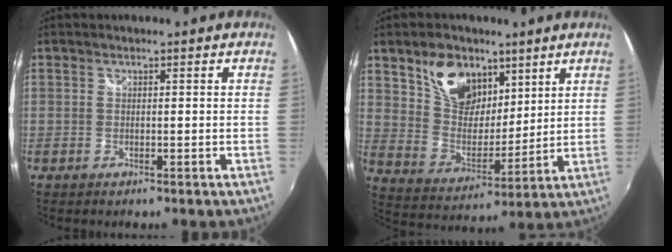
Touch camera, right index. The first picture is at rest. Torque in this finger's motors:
{"motor_torque": [1.09, 1.05, 0.44, 0.09]}